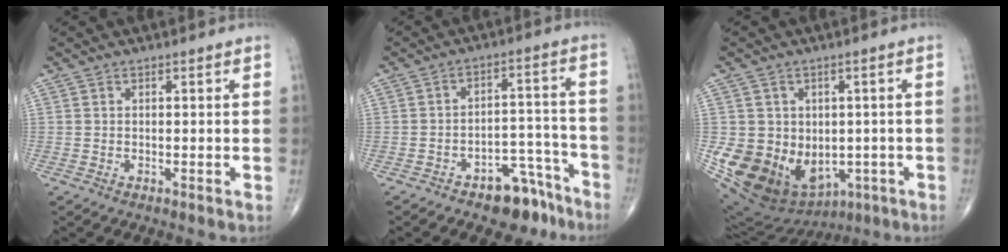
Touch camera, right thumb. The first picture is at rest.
{"total": 9.7, "force": [-7.0, 4.9, 4.6], "torque": [-0.027, 0.073, -0.101]}
{"total": 18.5, "force": [-3.6, 14.5, 10.9], "torque": [-0.184, -0.001, -0.025]}